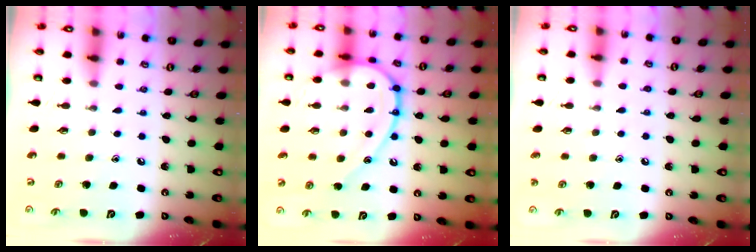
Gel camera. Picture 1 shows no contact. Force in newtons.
{"total": 18.1, "press": 18.0, "slide": 1.8}
{"total": 3.6, "press": 3.5, "slide": 0.4}